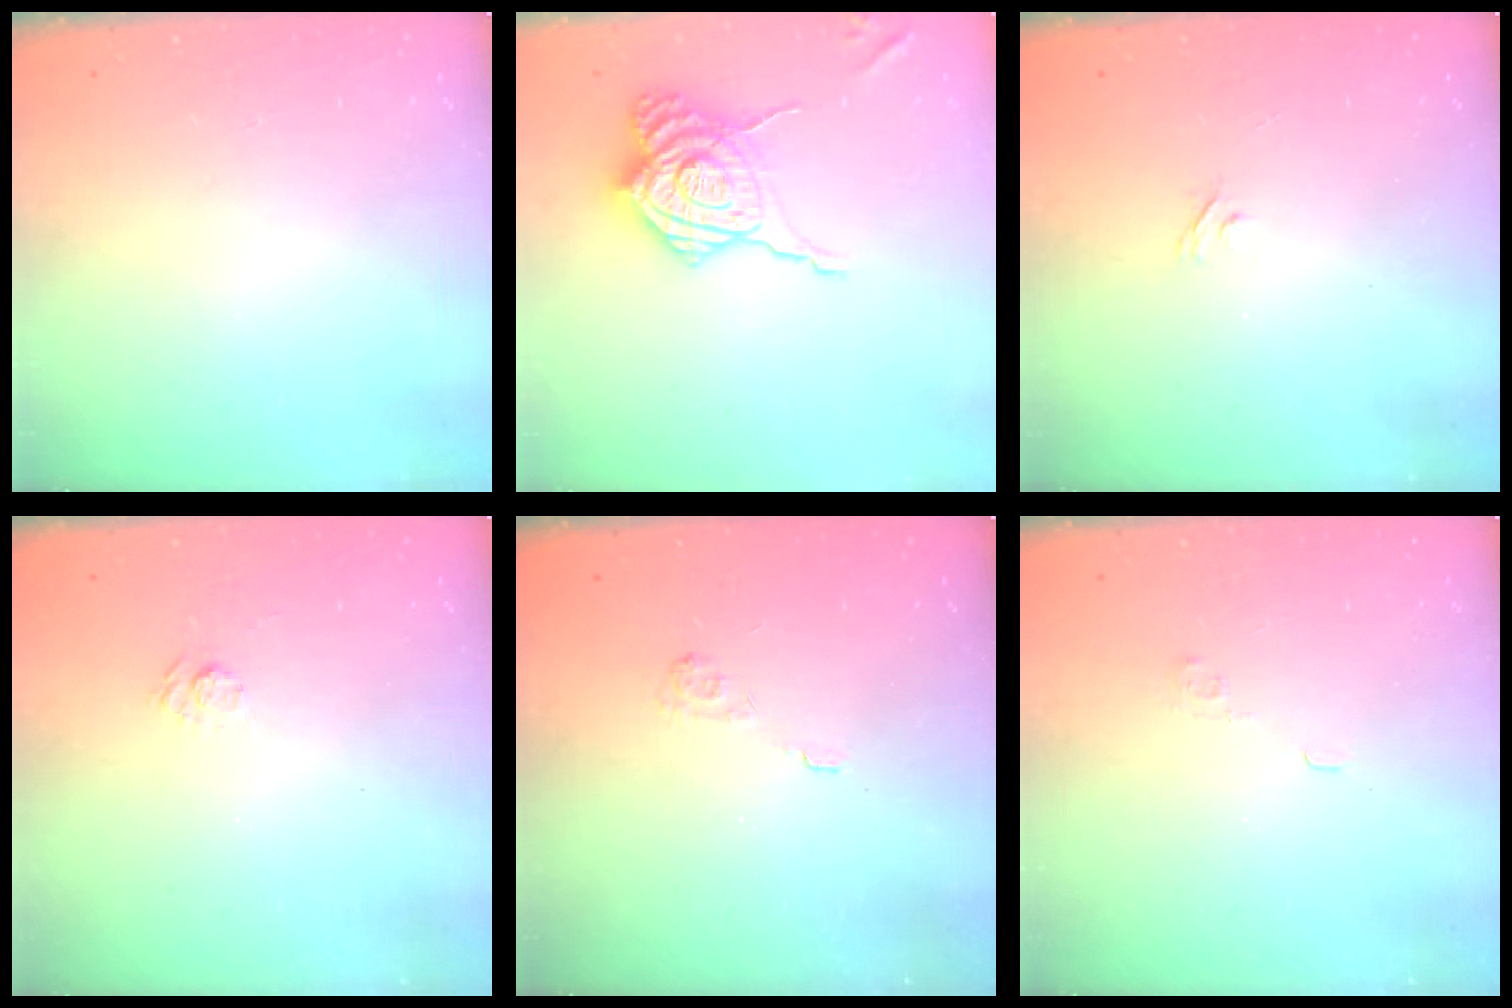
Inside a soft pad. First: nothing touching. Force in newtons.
{"total": 16.6, "press": 16.5, "slide": 1.4}
{"total": 2.2, "press": 1.9, "slide": 1.1}
{"total": 3.9, "press": 3.6, "slide": 1.4}
{"total": 2.1, "press": 1.5, "slide": 1.4}
{"total": 3.6, "press": 3.5, "slide": 0.9}